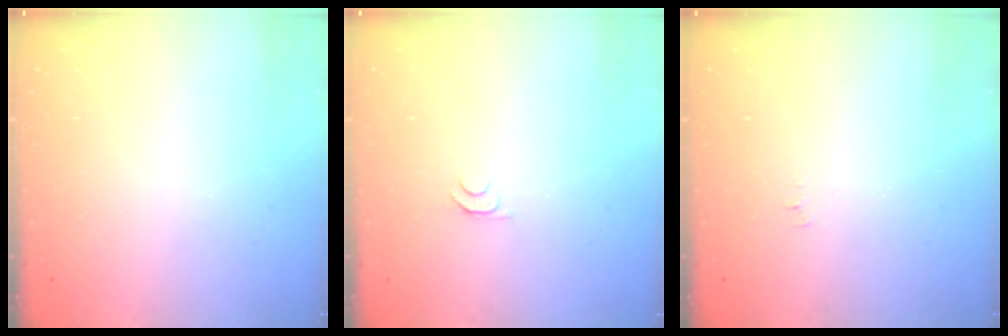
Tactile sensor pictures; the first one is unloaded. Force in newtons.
{"total": 4.6, "press": 4.5, "slide": 0.7}
{"total": 4.3, "press": 4.2, "slide": 0.6}